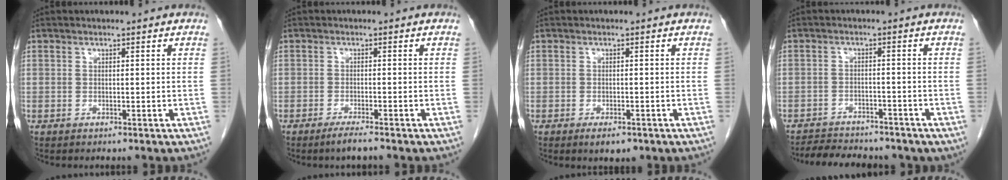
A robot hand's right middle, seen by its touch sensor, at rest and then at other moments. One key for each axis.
{"total": 2.5, "fx": -1.9, "fy": -0.2, "fz": 1.6, "tx": -0.041, "ty": -0.009, "tz": -0.036}
{"total": 2.8, "fx": -1.7, "fy": 0.9, "fz": 1.9, "tx": -0.034, "ty": -0.005, "tz": -0.019}
{"total": 9.1, "fx": -7.8, "fy": 3.4, "fz": 3.1, "tx": -0.051, "ty": 0.004, "tz": -0.105}